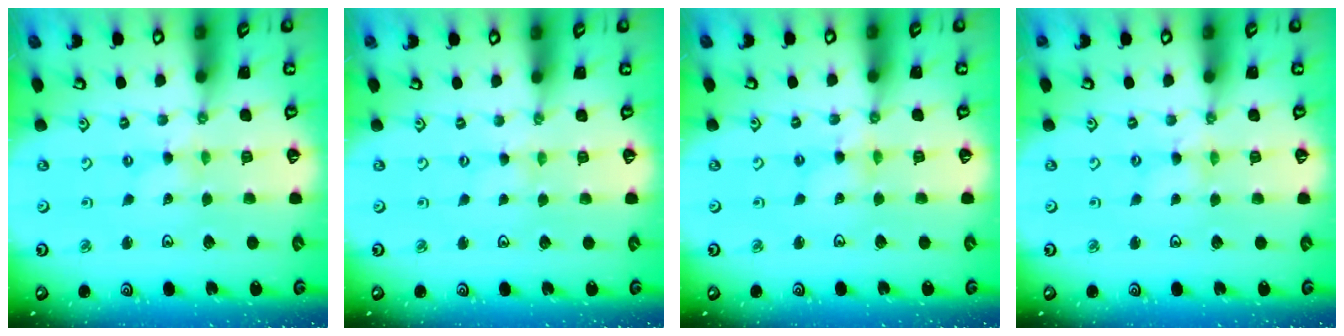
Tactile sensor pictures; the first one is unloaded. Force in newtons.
{"total": 0.0}
{"total": 3.9, "press": 3.9, "slide": 0.4}
{"total": 1.3, "press": 1.2, "slide": 0.2}